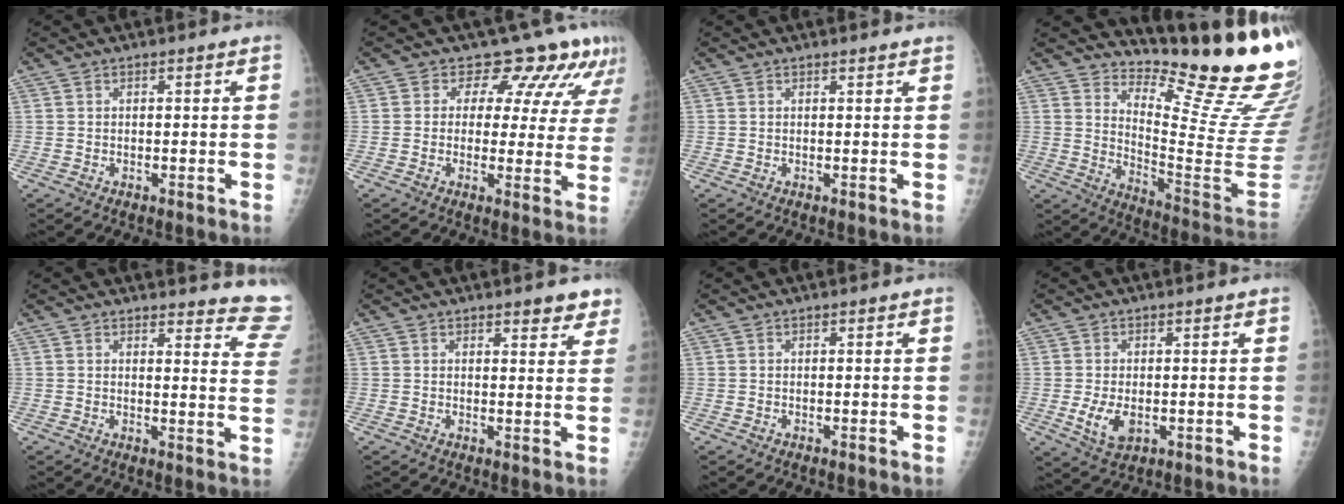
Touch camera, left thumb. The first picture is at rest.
{"total": 10.2, "force": [8.1, 5.3, 3.3], "torque": [0.001, -0.038, 0.074]}
{"total": 1.0, "force": [0.9, 0.0, 0.2], "torque": [-0.005, -0.004, 0.011]}
{"total": 19.8, "force": [16.5, 1.6, 10.8], "torque": [-0.139, -0.189, 0.231]}
{"total": 12.4, "force": [12.2, 1.3, 1.2], "torque": [0.025, -0.134, 0.099]}
{"total": 4.3, "force": [3.2, 1.7, 2.3], "torque": [-0.001, -0.016, 0.039]}
{"total": 0.0}
{"total": 5.2, "force": [-1.0, 3.1, 4.1], "torque": [-0.076, -0.009, -0.010]}